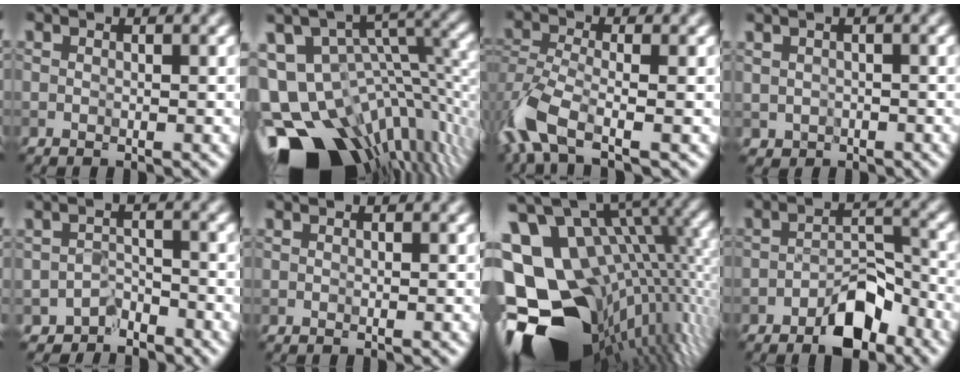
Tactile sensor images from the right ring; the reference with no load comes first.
{"total": 15.5, "force": [-5.2, 10.3, 10.3], "torque": [-0.196, -0.013, -0.050]}
{"total": 6.0, "force": [-3.5, 2.5, 4.2], "torque": [-0.099, -0.008, -0.079]}
{"total": 1.2, "force": [0.2, 1.1, 0.4], "torque": [-0.003, -0.007, 0.004]}
{"total": 2.7, "force": [-2.3, 1.3, 0.0], "torque": [0.017, 0.001, -0.040]}
{"total": 0.0}
{"total": 18.5, "force": [-1.4, 11.7, 14.2], "torque": [-0.249, -0.011, 0.008]}
{"total": 5.0, "force": [-3.1, 2.0, 3.4], "torque": [-0.046, 0.011, -0.055]}